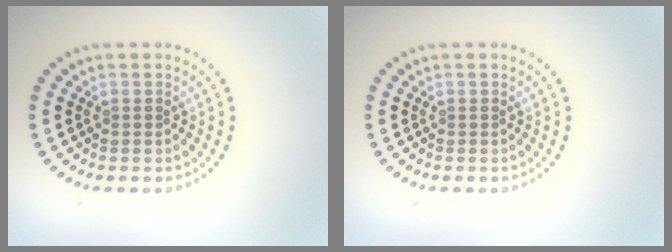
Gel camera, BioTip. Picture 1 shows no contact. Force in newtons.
{"total": 0.0}